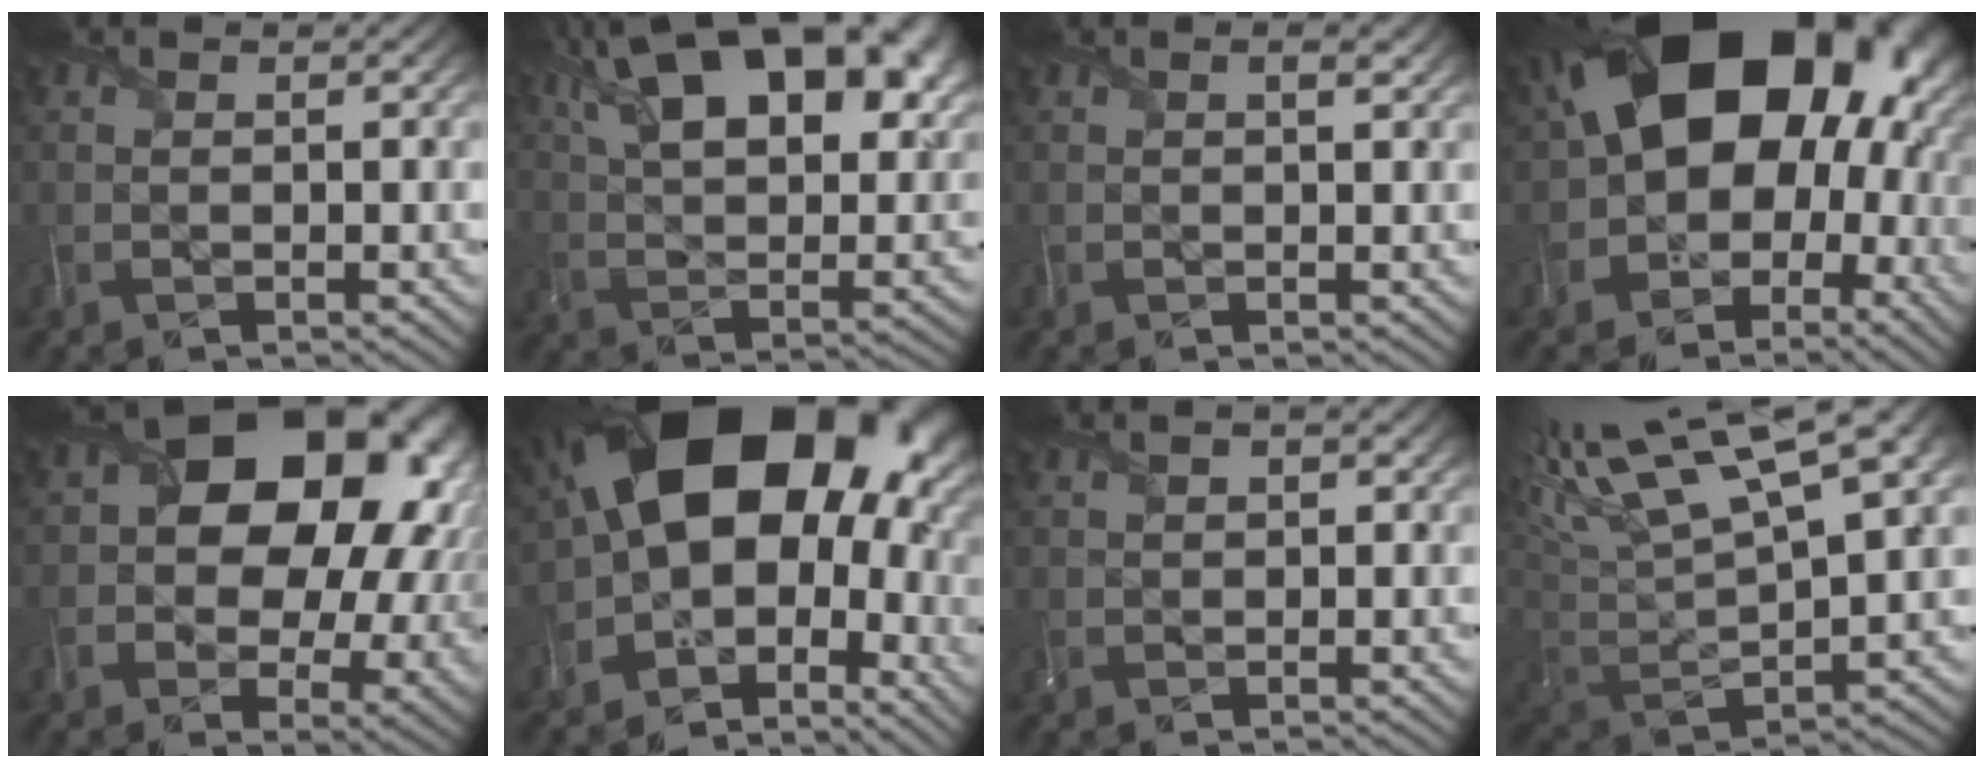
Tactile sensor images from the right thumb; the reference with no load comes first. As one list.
[{"total": 21.0, "force": [10.7, 10.5, 14.7], "torque": [-0.257, 0.052, 0.166]}, {"total": 1.2, "force": [0.6, 0.3, 1.0], "torque": [-0.017, -0.001, 0.010]}, {"total": 21.5, "force": [3.4, 16.3, 13.5], "torque": [-0.200, 0.002, 0.054]}, {"total": 17.6, "force": [3.5, 12.8, 11.6], "torque": [-0.155, 0.000, 0.065]}, {"total": 19.8, "force": [1.8, 13.9, 14.0], "torque": [-0.200, -0.019, 0.063]}, {"total": 1.6, "force": [0.8, 0.9, 1.0], "torque": [-0.018, -0.003, 0.012]}, {"total": 15.5, "force": [8.6, 5.2, 11.8], "torque": [-0.269, 0.029, 0.151]}]